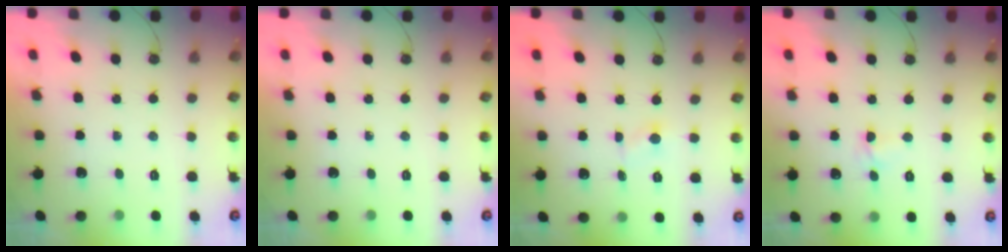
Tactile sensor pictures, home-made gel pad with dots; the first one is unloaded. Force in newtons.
{"total": 0.0}
{"total": 1.8, "press": 1.8, "slide": 0.2}
{"total": 3.8, "press": 3.8, "slide": 0.5}